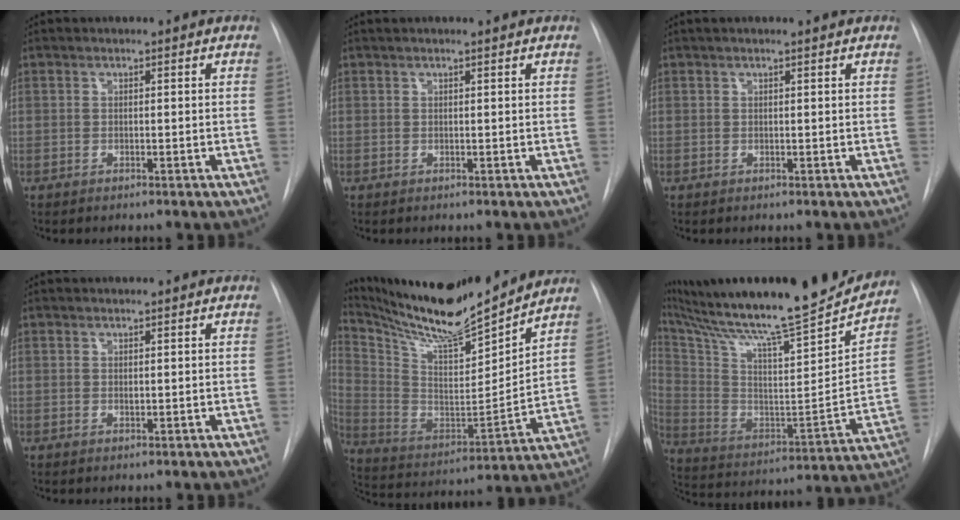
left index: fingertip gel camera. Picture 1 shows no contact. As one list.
[{"total": 2.9, "force": [2.7, -0.2, 1.1], "torque": [-0.014, 0.020, 0.032]}, {"total": 3.2, "force": [2.8, -0.1, 1.5], "torque": [-0.019, 0.021, 0.035]}, {"total": 0.6, "force": [0.5, 0.2, 0.2], "torque": [-0.006, -0.003, 0.009]}, {"total": 20.4, "force": [18.5, 1.6, 8.5], "torque": [-0.174, -0.027, 0.315]}, {"total": 31.0, "force": [26.7, 3.0, 15.6], "torque": [-0.286, -0.060, 0.399]}]